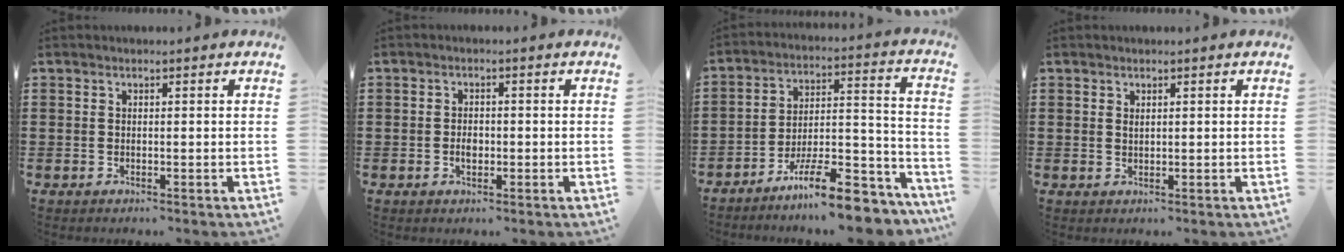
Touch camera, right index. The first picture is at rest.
{"total": 1.9, "force": [-0.3, 1.2, 1.5], "torque": [-0.028, 0.005, -0.007]}
{"total": 13.1, "force": [-10.8, 1.9, 7.3], "torque": [-0.100, 0.044, -0.192]}
{"total": 0.6, "force": [0.4, 0.2, 0.4], "torque": [-0.009, -0.001, 0.008]}